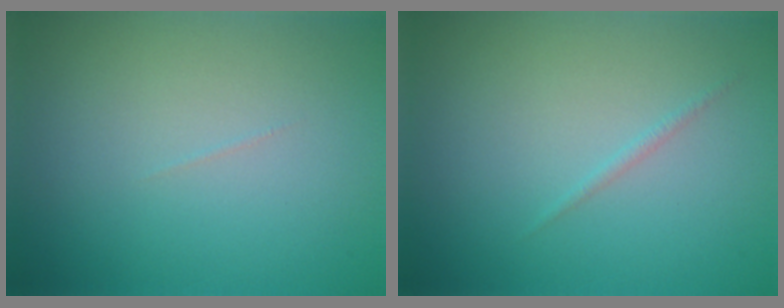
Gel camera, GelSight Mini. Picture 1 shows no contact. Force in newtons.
{"total": 0.5, "press": 0.5, "slide": 0.1}